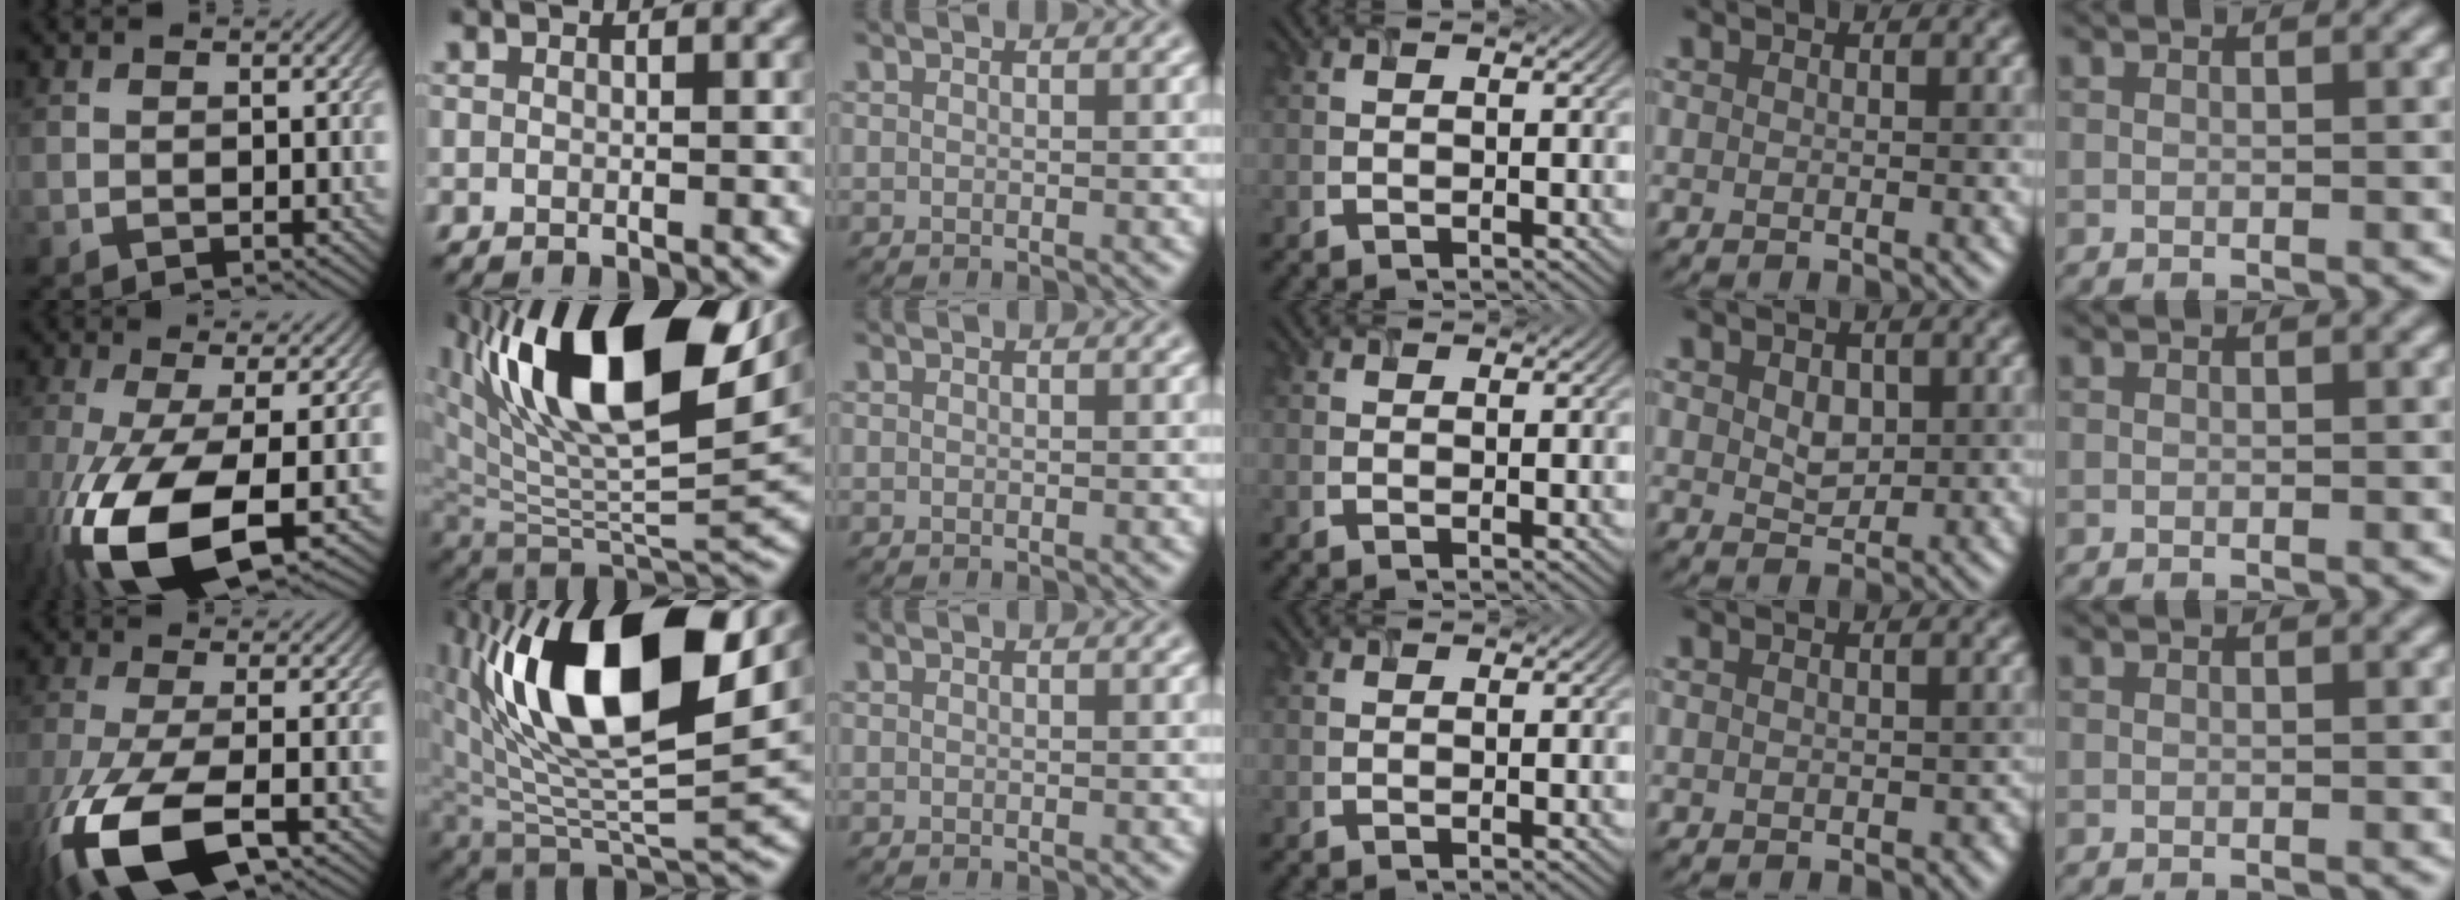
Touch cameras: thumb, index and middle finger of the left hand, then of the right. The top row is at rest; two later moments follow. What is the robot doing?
{"motion": "extract", "object": "airpods case & airpods"}